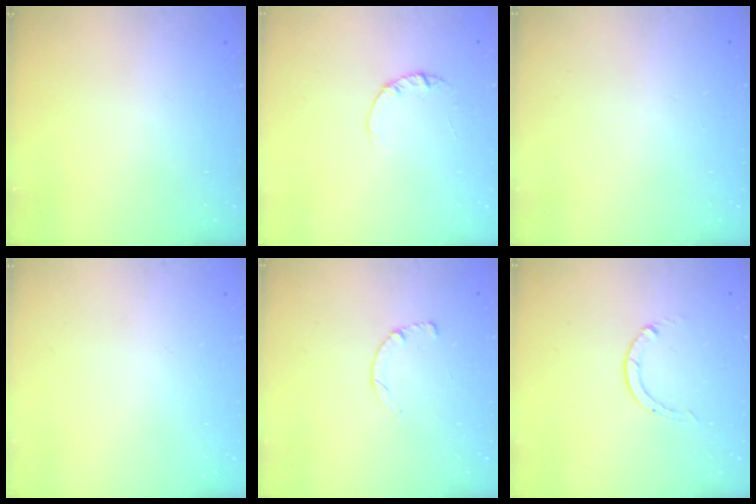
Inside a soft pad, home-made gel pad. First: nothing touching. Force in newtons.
{"total": 1.4, "press": 1.4, "slide": 0.2}
{"total": 2.6, "press": 2.6, "slide": 0.2}
{"total": 0.0}
{"total": 2.6, "press": 2.5, "slide": 0.3}
{"total": 0.0}